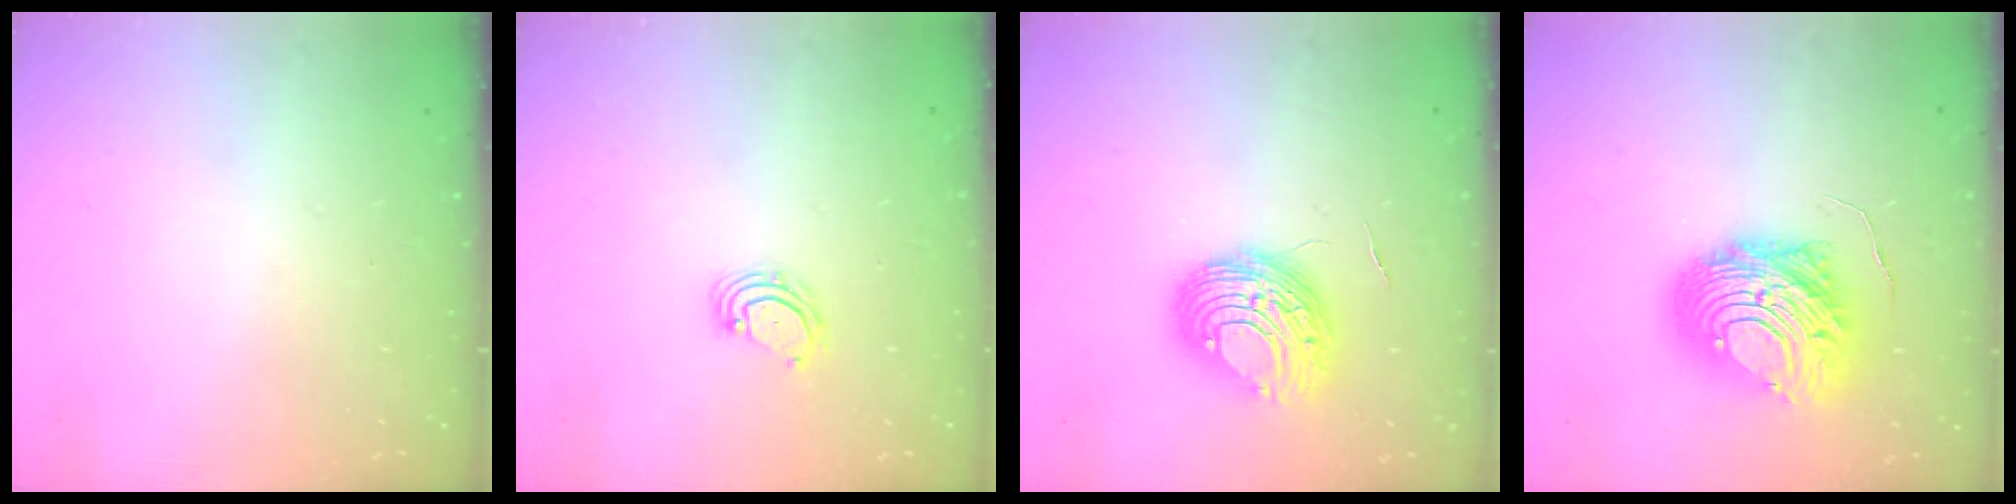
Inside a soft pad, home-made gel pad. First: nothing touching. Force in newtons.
{"total": 4.2, "press": 4.2, "slide": 0.5}
{"total": 9.7, "press": 9.6, "slide": 1.3}
{"total": 14.1, "press": 14.0, "slide": 1.3}